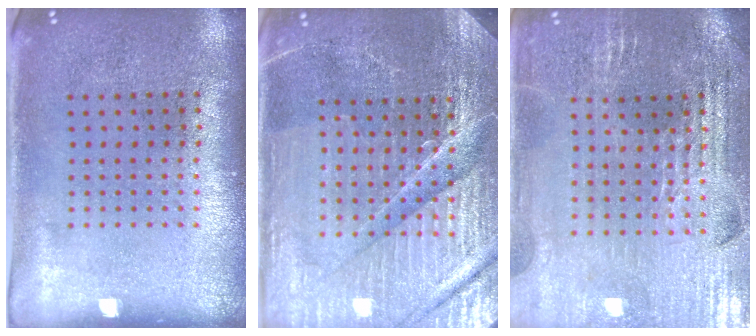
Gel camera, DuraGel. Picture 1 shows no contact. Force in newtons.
{"total": 5.3, "press": 4.9, "slide": 2.0}
{"total": 2.9, "press": 2.9, "slide": 0.5}